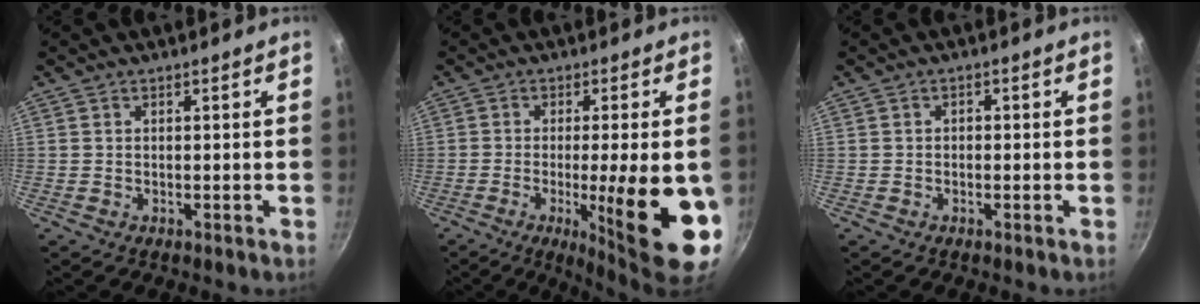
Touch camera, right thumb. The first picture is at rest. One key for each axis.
{"total": 17.8, "fx": -4.1, "fy": 3.7, "fz": 17.0, "tx": -0.225, "ty": -0.003, "tz": -0.051}
{"total": 1.0, "fx": -0.4, "fy": 0.8, "fz": 0.5, "tx": -0.007, "ty": 0.004, "tz": -0.006}